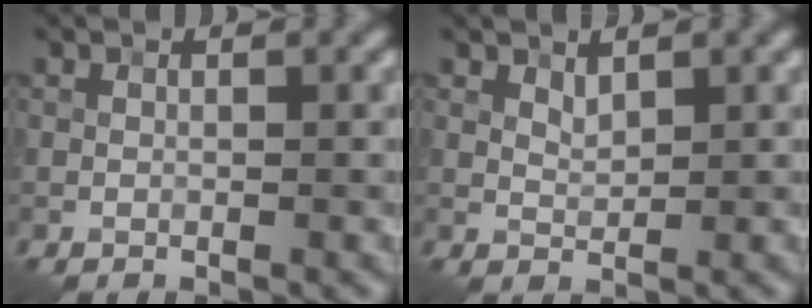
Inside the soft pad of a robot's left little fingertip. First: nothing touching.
{"total": 0.9, "force": [0.8, 0.1, 0.5], "torque": [-0.017, -0.004, 0.022]}